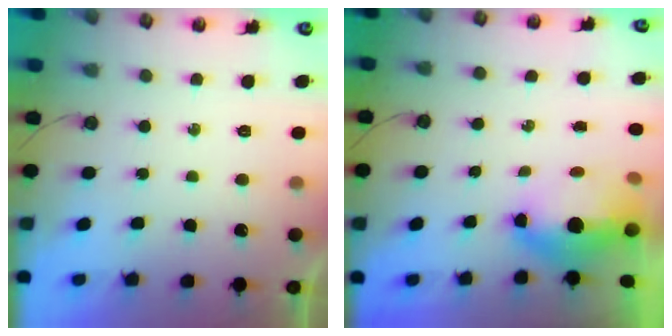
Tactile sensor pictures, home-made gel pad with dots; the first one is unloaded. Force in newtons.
{"total": 13.3, "press": 8.1, "slide": 10.5}